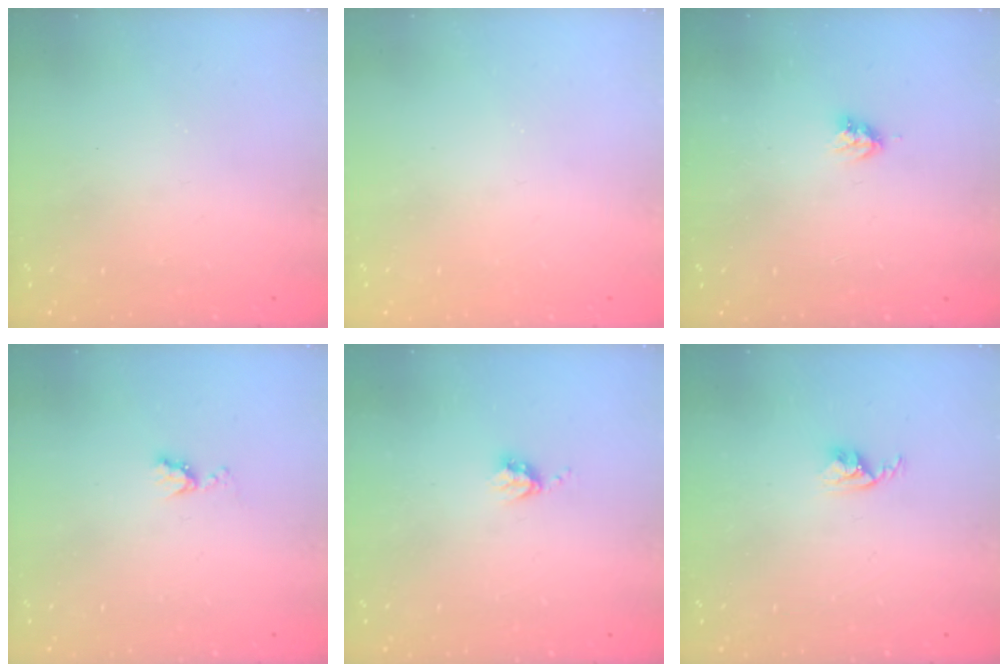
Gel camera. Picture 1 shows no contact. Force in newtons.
{"total": 0.0}
{"total": 3.5, "press": 3.4, "slide": 0.5}
{"total": 5.1, "press": 5.1, "slide": 0.5}
{"total": 3.5, "press": 3.4, "slide": 0.5}
{"total": 2.9, "press": 2.9, "slide": 0.4}